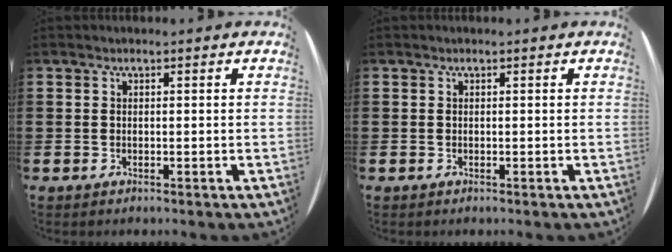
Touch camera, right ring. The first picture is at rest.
{"total": 0.0}